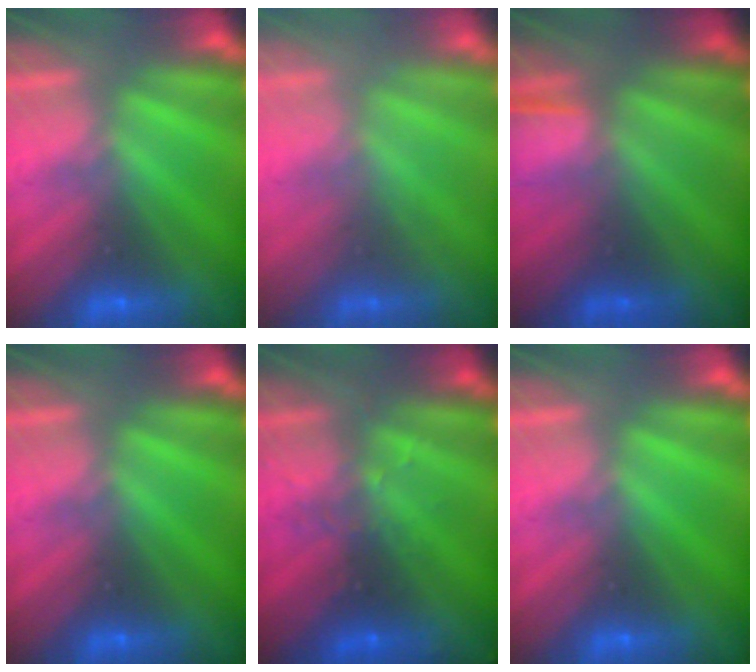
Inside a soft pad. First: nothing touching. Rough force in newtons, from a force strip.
{"total": 2.2}
{"total": 1.4}
{"total": 0.0}
{"total": 2.9}
{"total": 0.0}